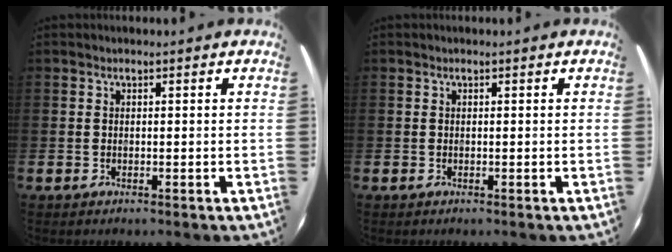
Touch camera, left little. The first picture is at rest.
{"total": 0.0}